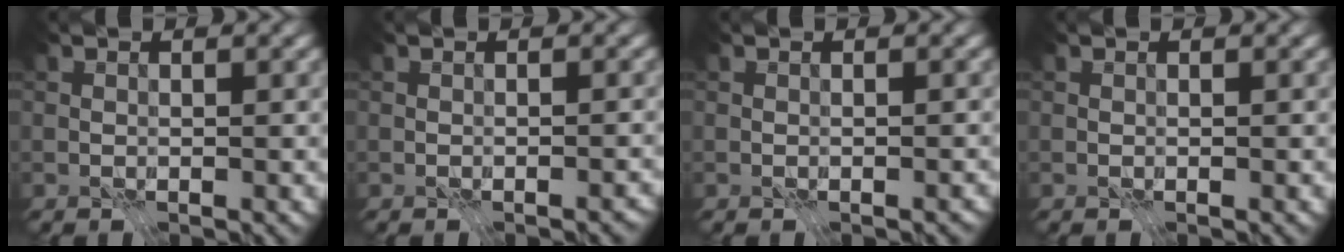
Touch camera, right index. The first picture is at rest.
{"total": 0.6, "force": [-0.5, 0.2, 0.2], "torque": [-0.001, -0.007, -0.004]}
{"total": 0.0}
{"total": 0.0}